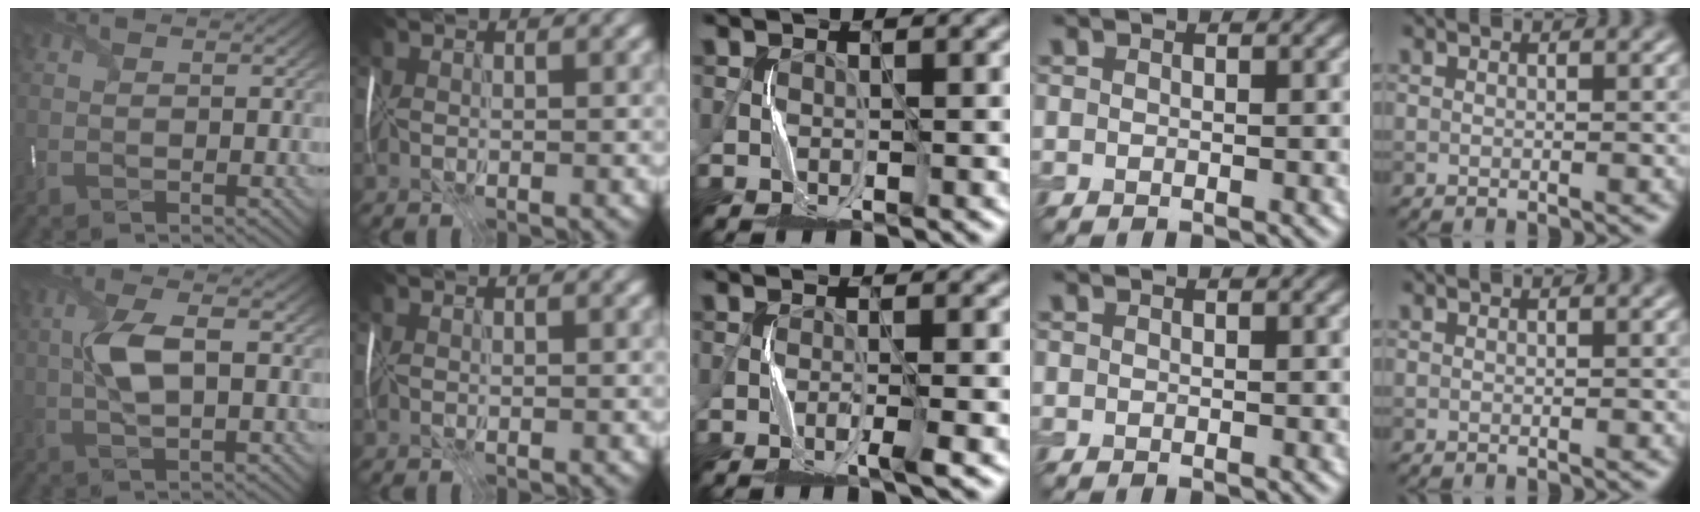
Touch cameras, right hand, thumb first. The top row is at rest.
{"thumb": {"total": 6.0, "force": [0.6, 2.1, 5.6], "torque": [-0.129, 0.006, 0.010]}, "middle": {"total": 1.9, "force": [-0.8, 0.1, 1.8], "torque": [-0.027, 0.009, -0.020]}}